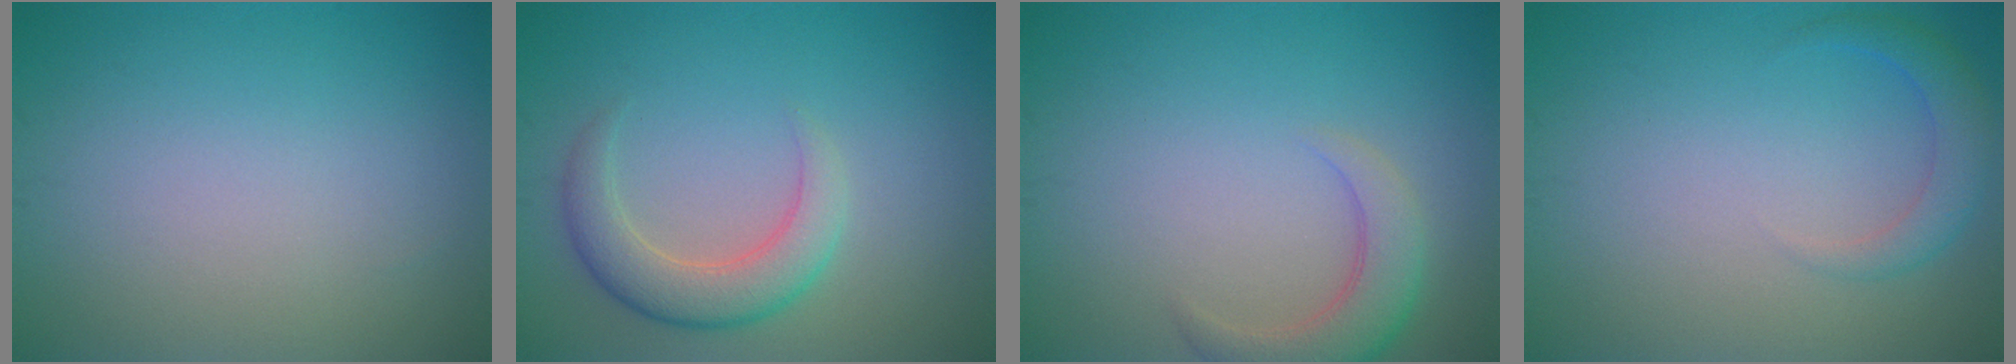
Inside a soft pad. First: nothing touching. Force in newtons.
{"total": 4.0, "press": 4.0, "slide": 0.3}
{"total": 3.6, "press": 3.6, "slide": 0.3}
{"total": 2.3, "press": 2.3, "slide": 0.2}